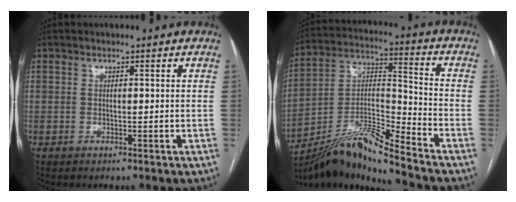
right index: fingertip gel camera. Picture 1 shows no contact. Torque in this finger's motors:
{"motor_torque": [-0.92, -1.22, -0.05, -0.04]}